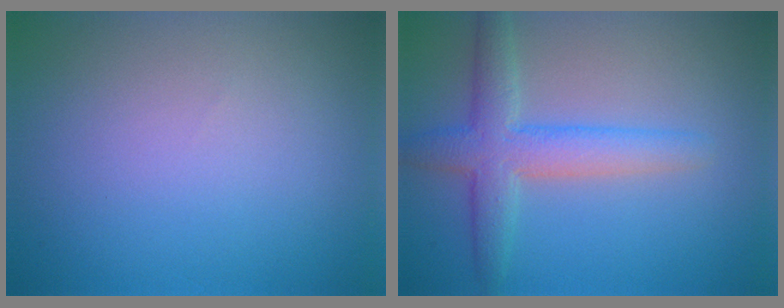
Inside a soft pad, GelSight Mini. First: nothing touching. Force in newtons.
{"total": 4.3, "press": 4.3, "slide": 0.2}